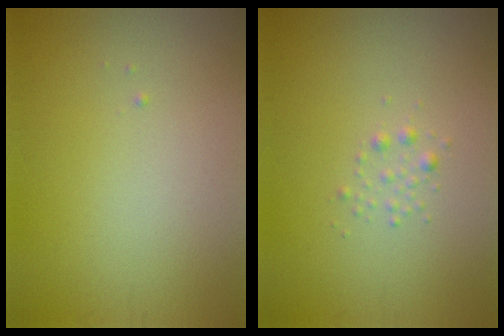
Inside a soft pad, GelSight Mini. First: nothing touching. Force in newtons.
{"total": 0.8, "press": 0.8, "slide": 0.0}